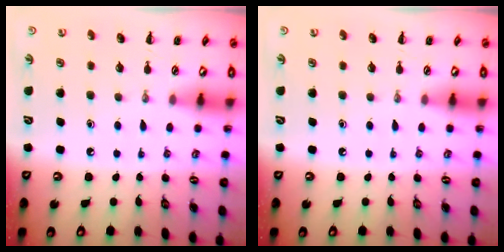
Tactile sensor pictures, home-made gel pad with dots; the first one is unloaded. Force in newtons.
{"total": 0.0}